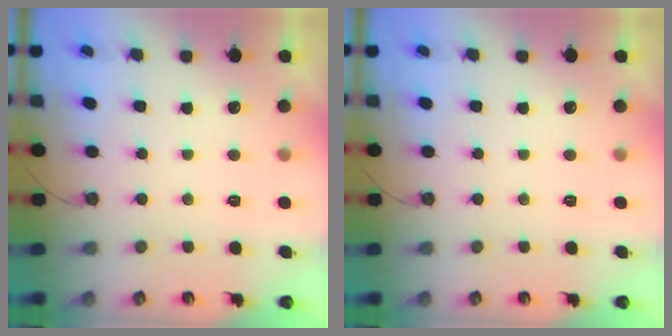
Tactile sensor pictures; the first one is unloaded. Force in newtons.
{"total": 0.0}